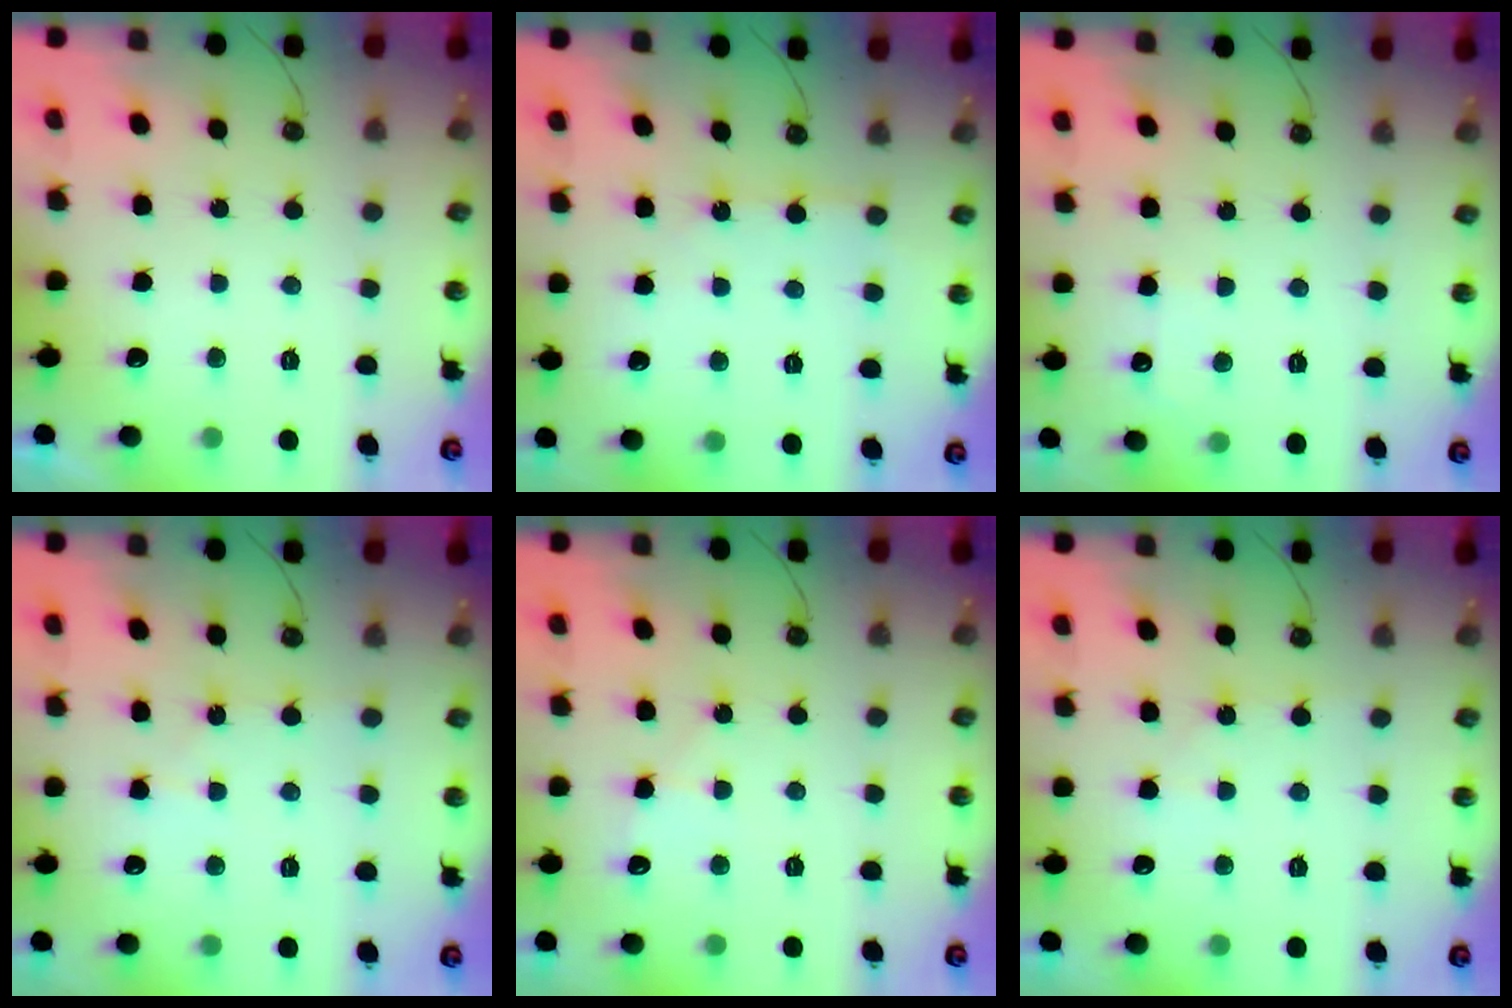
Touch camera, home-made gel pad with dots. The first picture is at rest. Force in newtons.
{"total": 4.0, "press": 4.0, "slide": 0.5}
{"total": 3.9, "press": 3.8, "slide": 0.6}
{"total": 3.9, "press": 3.9, "slide": 0.5}
{"total": 6.6, "press": 6.5, "slide": 0.9}
{"total": 3.2, "press": 3.2, "slide": 0.4}